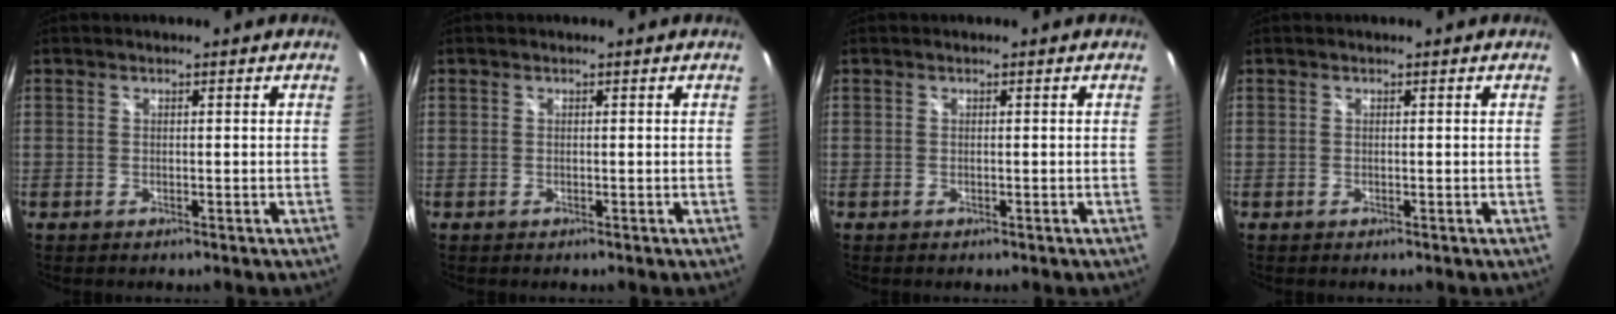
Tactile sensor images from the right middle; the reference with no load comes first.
{"total": 0.0}
{"total": 0.0}
{"total": 0.0}